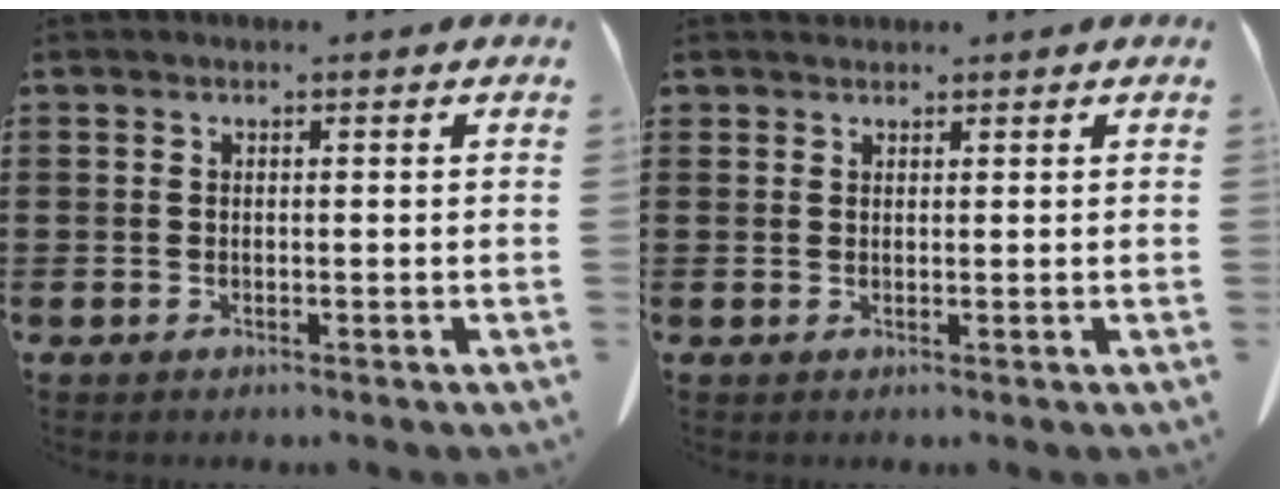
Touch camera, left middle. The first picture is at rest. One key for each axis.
{"total": 1.2, "fx": 1.1, "fy": 0.5, "fz": -0.1, "tx": -0.001, "ty": 0.001, "tz": 0.024}